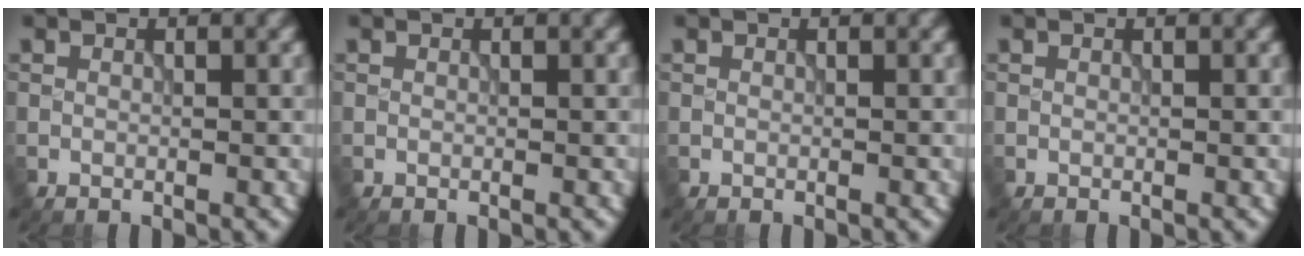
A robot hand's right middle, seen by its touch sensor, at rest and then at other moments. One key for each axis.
{"total": 0.0}
{"total": 0.0}
{"total": 0.0}